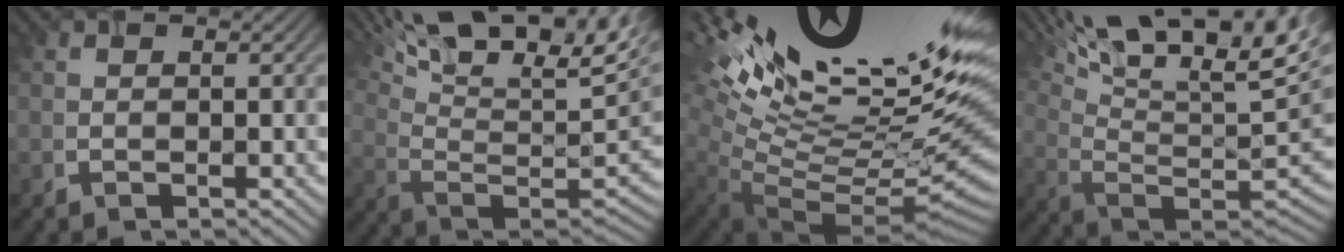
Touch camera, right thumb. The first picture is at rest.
{"total": 19.8, "force": [9.8, 6.9, 15.7], "torque": [-0.248, 0.033, 0.149]}
{"total": 17.1, "force": [6.5, 6.1, 14.6], "torque": [-0.172, 0.014, 0.129]}
{"total": 17.5, "force": [9.0, 5.9, 13.8], "torque": [-0.237, 0.016, 0.144]}